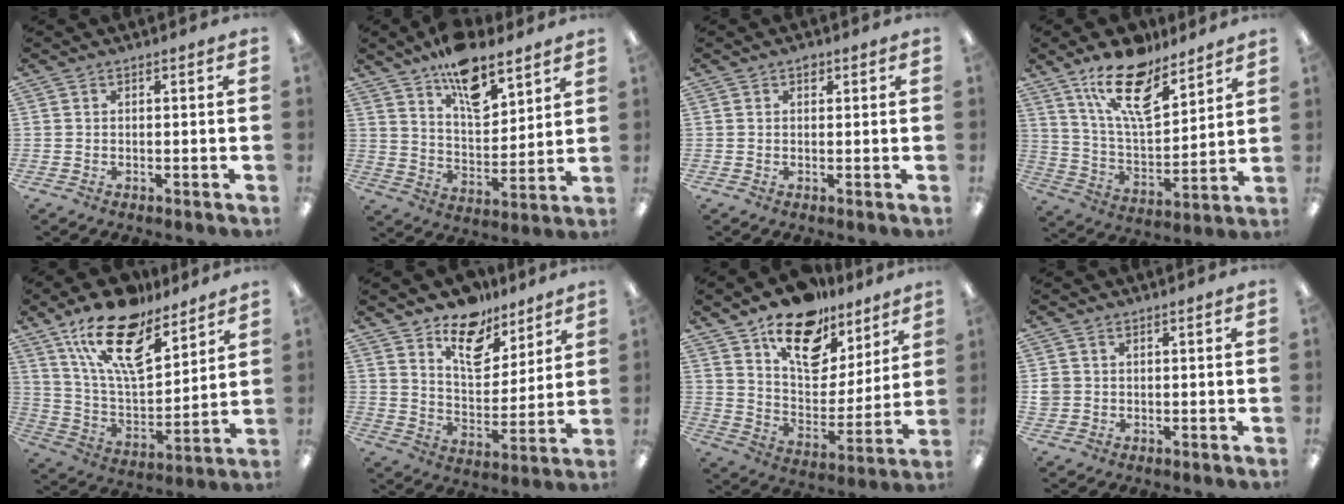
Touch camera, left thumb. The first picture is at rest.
{"total": 13.7, "force": [9.8, 6.1, 7.4], "torque": [-0.107, -0.059, 0.172]}
{"total": 1.3, "force": [0.7, 0.9, 0.6], "torque": [-0.006, -0.001, 0.011]}
{"total": 17.9, "force": [12.5, 7.3, 10.6], "torque": [-0.187, -0.061, 0.218]}
{"total": 20.3, "force": [14.1, 8.6, 11.9], "torque": [-0.214, -0.076, 0.249]}
{"total": 12.8, "force": [9.7, 6.6, 5.2], "torque": [-0.081, -0.060, 0.179]}
{"total": 17.8, "force": [12.5, 9.8, 7.9], "torque": [-0.131, -0.078, 0.224]}
{"total": 2.2, "force": [0.5, 2.1, 0.4], "torque": [-0.009, 0.003, 0.009]}